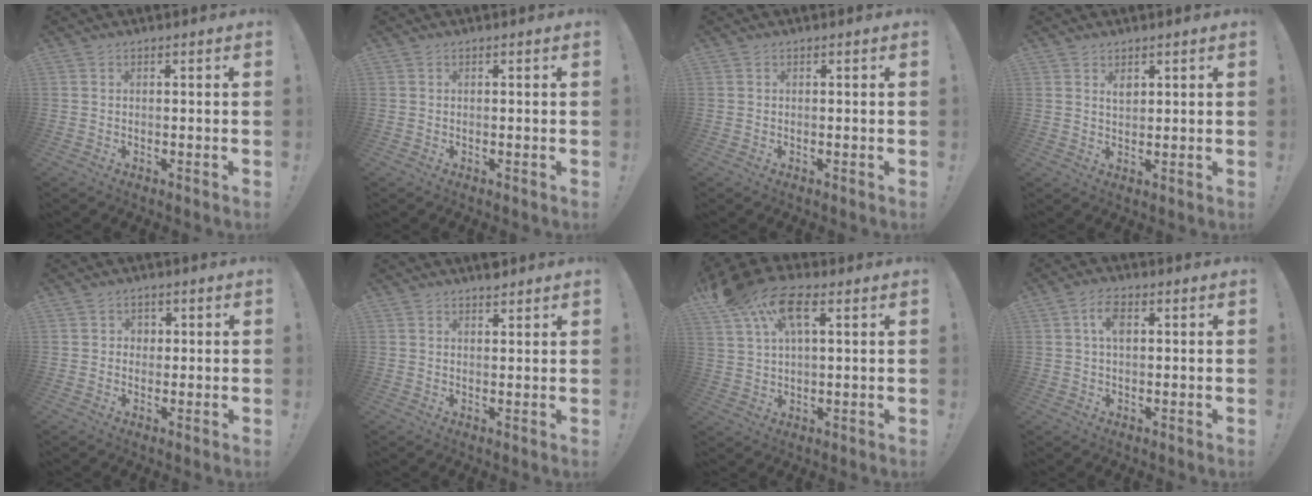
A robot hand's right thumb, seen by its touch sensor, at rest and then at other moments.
{"total": 0.0}
{"total": 0.0}
{"total": 2.3, "force": [1.6, 1.2, 1.1], "torque": [-0.002, -0.013, 0.024]}
{"total": 2.4, "force": [0.3, 2.3, 0.6], "torque": [-0.015, 0.003, 0.005]}
{"total": 2.6, "force": [2.2, 0.9, 1.0], "torque": [-0.001, -0.013, 0.037]}
{"total": 14.4, "force": [7.3, 7.3, 10.1], "torque": [-0.196, -0.020, 0.130]}
{"total": 5.6, "force": [1.6, 3.3, 4.3], "torque": [-0.070, 0.004, 0.027]}